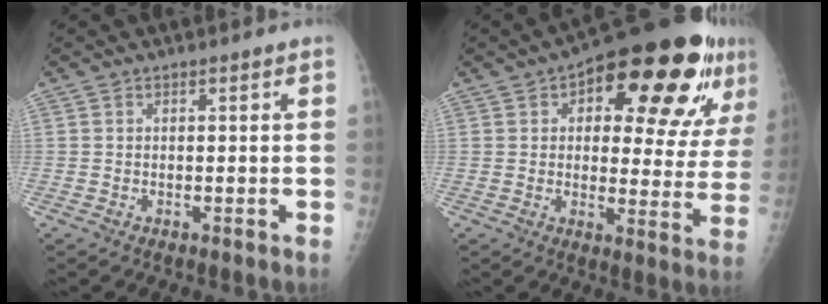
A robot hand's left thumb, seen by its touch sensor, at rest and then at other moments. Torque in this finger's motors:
{"motor_torque": [0.51, 0.71, 1.49, -1.28, 0.16]}